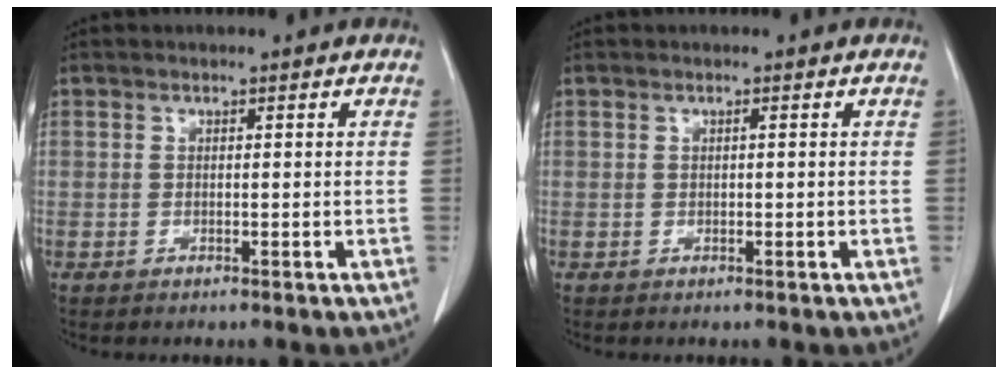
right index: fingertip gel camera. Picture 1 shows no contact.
{"total": 0.0}